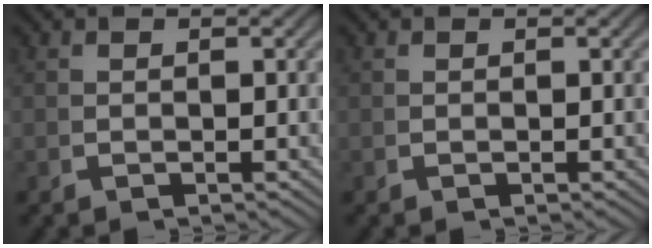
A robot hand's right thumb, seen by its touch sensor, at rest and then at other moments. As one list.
[{"total": 0.0}]